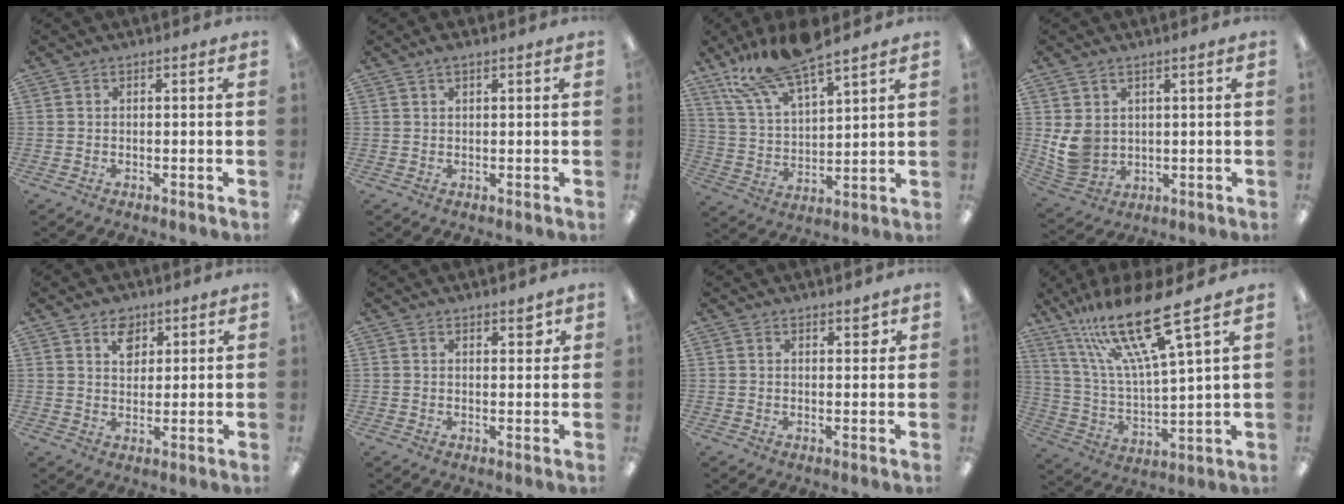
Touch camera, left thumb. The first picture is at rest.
{"total": 1.8, "force": [1.3, 0.6, 1.2], "torque": [-0.026, 0.003, 0.023]}
{"total": 16.0, "force": [12.9, 4.3, 8.5], "torque": [-0.173, -0.062, 0.227]}
{"total": 7.5, "force": [2.0, 6.0, 4.1], "torque": [-0.086, -0.004, 0.042]}
{"total": 5.7, "force": [3.5, 4.0, 1.9], "torque": [-0.012, -0.010, 0.058]}
{"total": 2.5, "force": [1.9, 1.0, 1.2], "torque": [-0.002, -0.008, 0.028]}
{"total": 2.2, "force": [1.7, 0.9, 1.0], "torque": [-0.006, -0.006, 0.027]}
{"total": 21.3, "force": [14.8, 3.9, 14.8], "torque": [-0.295, -0.085, 0.240]}